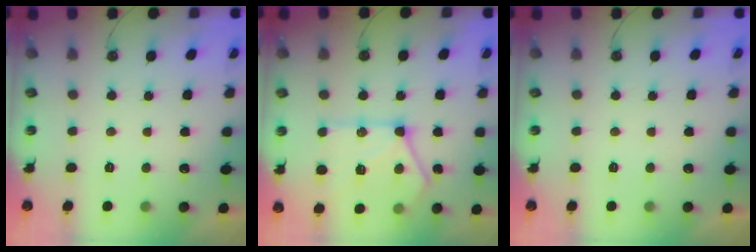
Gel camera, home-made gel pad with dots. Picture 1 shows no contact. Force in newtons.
{"total": 17.4, "press": 17.3, "slide": 0.8}
{"total": 0.0}